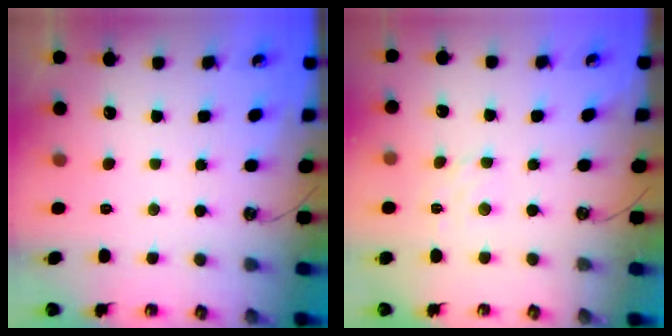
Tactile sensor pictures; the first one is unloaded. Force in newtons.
{"total": 2.1, "press": 2.1, "slide": 0.5}